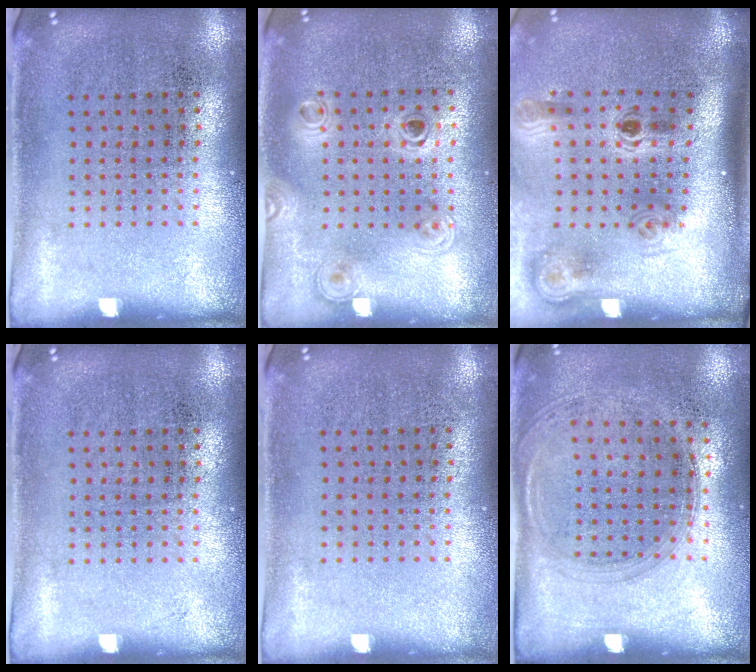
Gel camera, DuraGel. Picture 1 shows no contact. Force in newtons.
{"total": 1.2, "press": 1.1, "slide": 0.6}
{"total": 2.2, "press": 1.4, "slide": 1.7}
{"total": 0.0}
{"total": 0.0}
{"total": 1.3, "press": 1.2, "slide": 0.5}